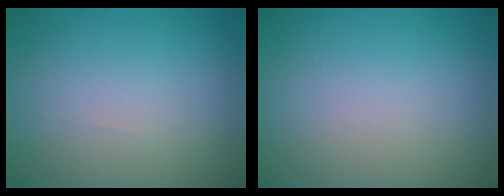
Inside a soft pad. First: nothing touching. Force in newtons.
{"total": 0.0}